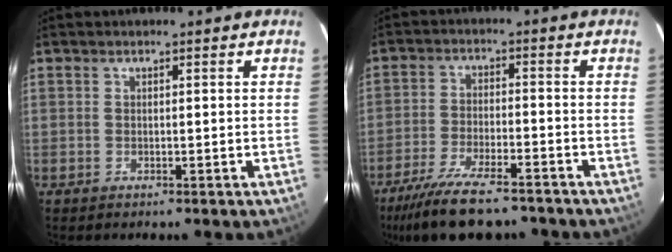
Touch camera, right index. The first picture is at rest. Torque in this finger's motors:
{"motor_torque": [1.08, -1.07, 0.23, 0.12]}